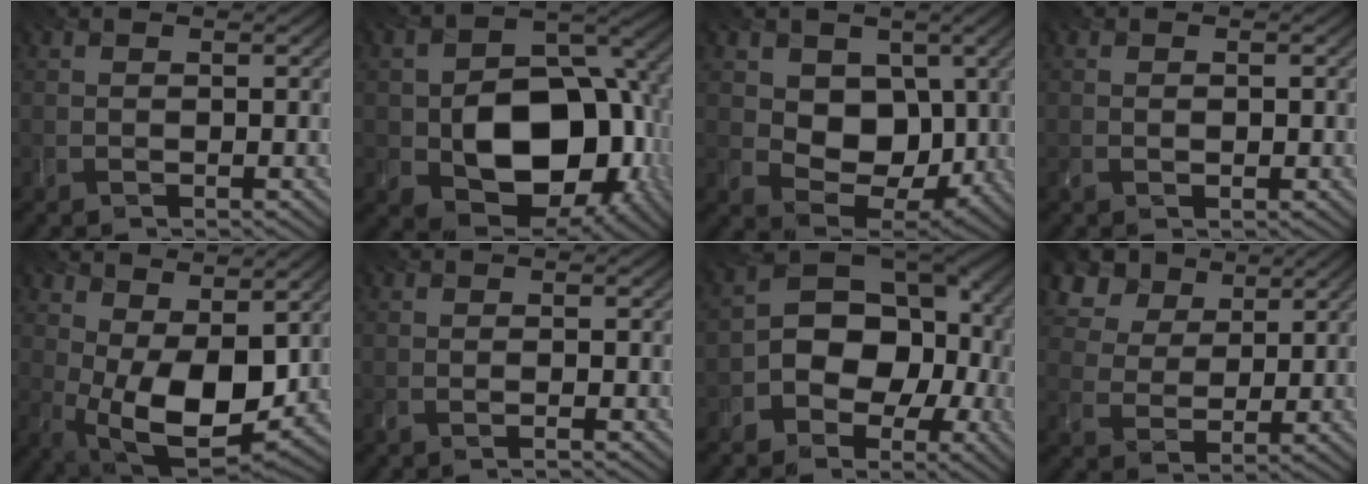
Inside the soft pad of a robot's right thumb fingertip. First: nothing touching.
{"total": 14.3, "force": [-2.7, 10.0, 9.9], "torque": [-0.138, -0.020, -0.046]}
{"total": 8.2, "force": [1.8, 6.4, 4.7], "torque": [-0.094, -0.020, 0.016]}
{"total": 0.6, "force": [0.1, 0.3, 0.5], "torque": [-0.004, -0.004, 0.002]}
{"total": 12.5, "force": [1.4, 6.6, 10.6], "torque": [-0.198, -0.018, 0.032]}
{"total": 0.7, "force": [-0.3, 0.1, 0.6], "torque": [-0.005, -0.002, -0.012]}
{"total": 10.6, "force": [-2.7, 7.7, 6.8], "torque": [-0.083, -0.008, -0.052]}
{"total": 8.4, "force": [5.6, 5.1, 3.7], "torque": [-0.098, 0.009, 0.107]}